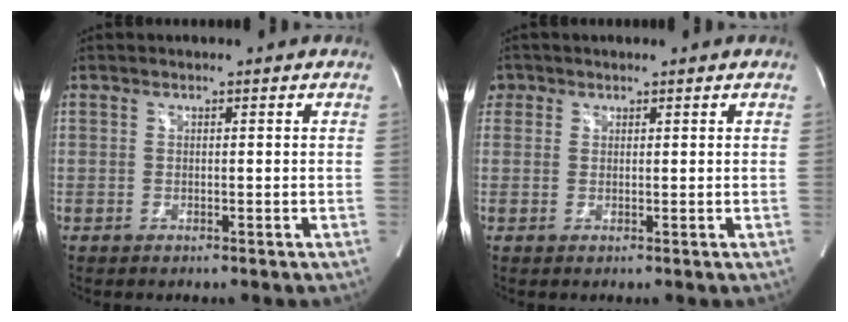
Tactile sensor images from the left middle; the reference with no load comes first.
{"total": 2.5, "force": [1.1, 2.2, 0.3], "torque": [0.001, 0.013, 0.020]}